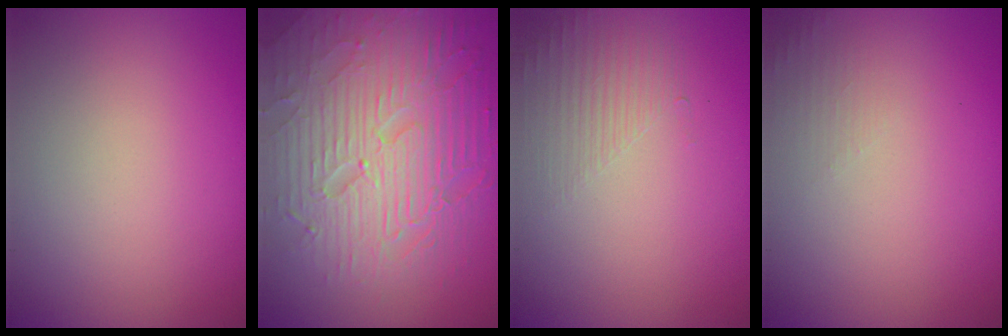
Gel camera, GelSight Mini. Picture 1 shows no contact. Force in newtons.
{"total": 9.0, "press": 6.4, "slide": 6.4}
{"total": 1.6, "press": 0.4, "slide": 1.5}
{"total": 1.1, "press": 1.1, "slide": 0.3}